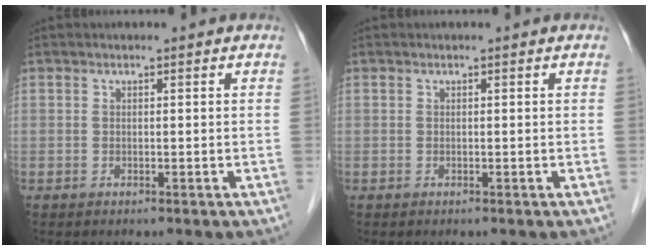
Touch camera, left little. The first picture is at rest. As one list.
[{"total": 0.0}]